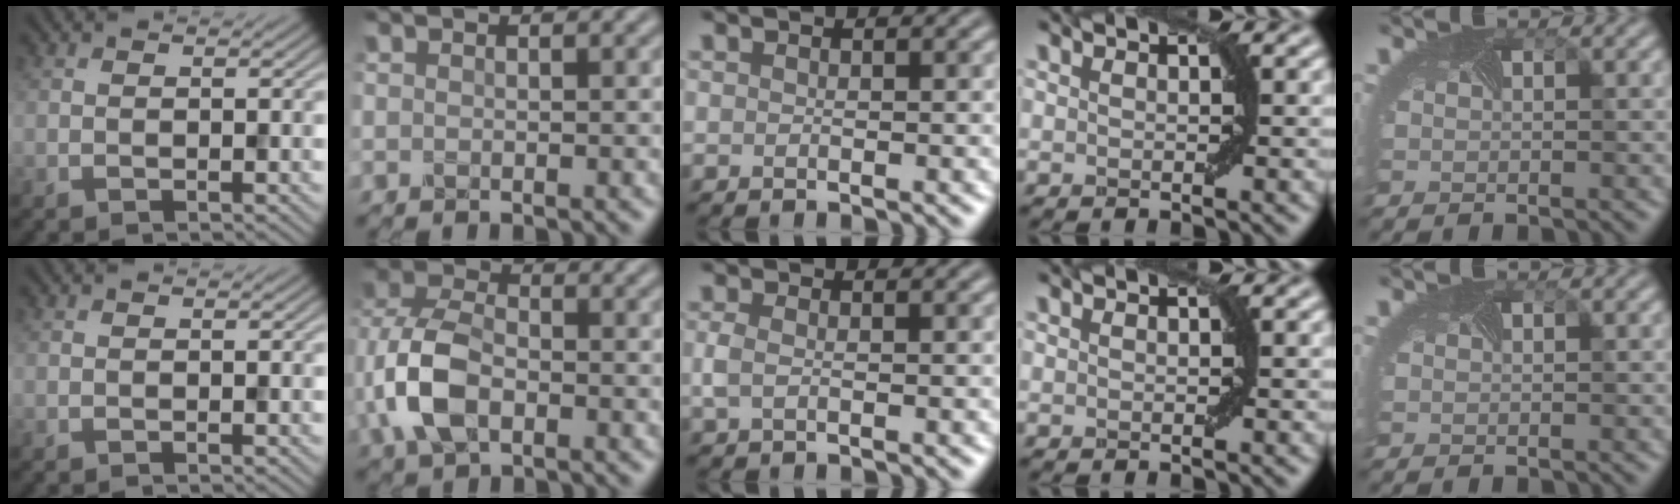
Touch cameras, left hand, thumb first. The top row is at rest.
{"index": {"total": 7.4, "force": [-2.2, 4.6, 5.4], "torque": [-0.139, 0.001, -0.055]}, "middle": {"total": 1.3, "force": [-0.1, 0.8, 1.1], "torque": [-0.029, -0.001, -0.004]}}